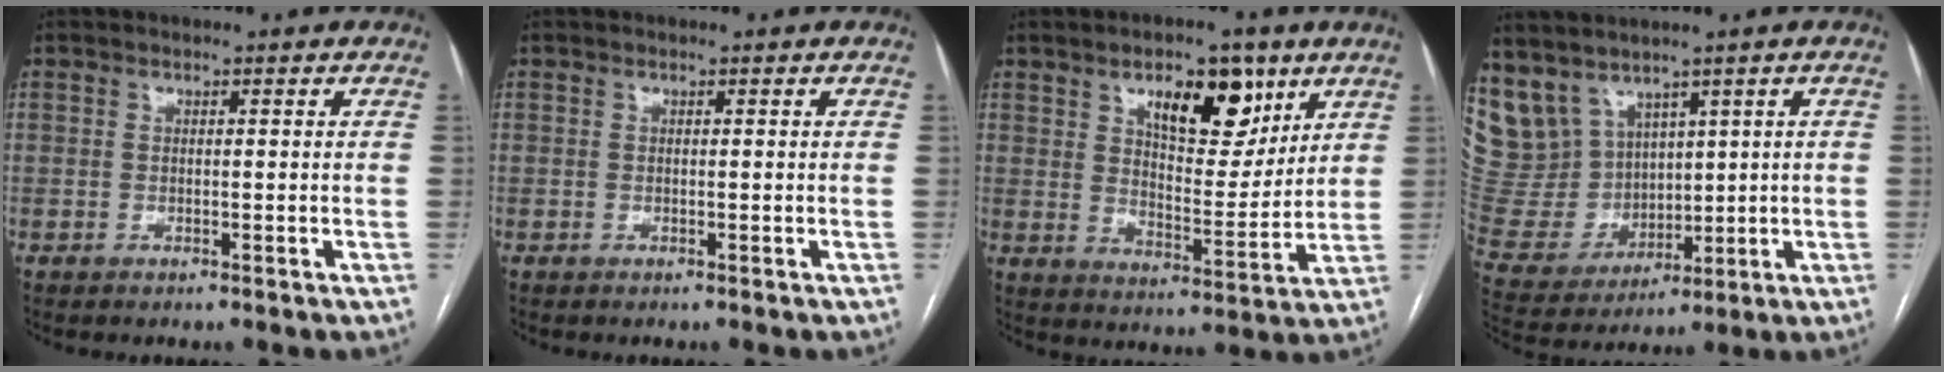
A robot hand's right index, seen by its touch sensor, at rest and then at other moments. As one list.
[{"total": 0.0}, {"total": 11.5, "force": [6.3, 4.8, 8.4], "torque": [-0.126, 0.001, 0.105]}, {"total": 11.7, "force": [7.5, 8.5, 2.9], "torque": [-0.090, 0.035, 0.188]}]